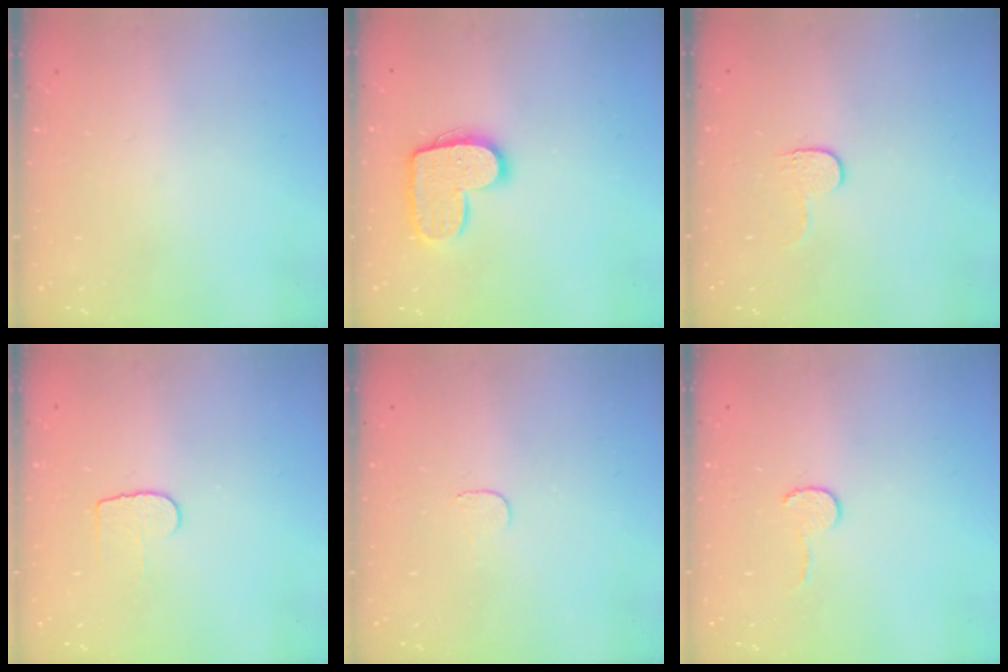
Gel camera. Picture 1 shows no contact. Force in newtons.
{"total": 13.2, "press": 13.2, "slide": 0.7}
{"total": 3.6, "press": 3.6, "slide": 0.4}
{"total": 5.7, "press": 5.6, "slide": 0.5}
{"total": 3.4, "press": 3.4, "slide": 0.2}
{"total": 4.5, "press": 4.4, "slide": 0.4}